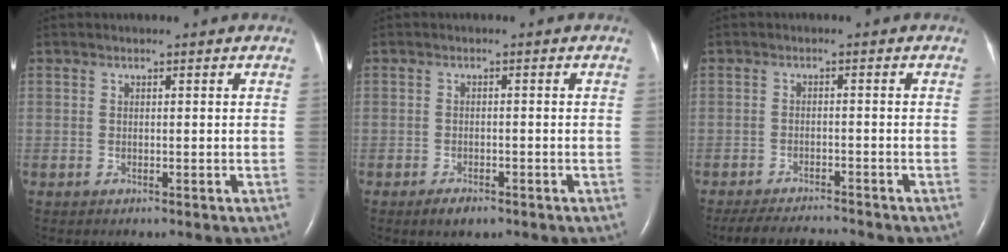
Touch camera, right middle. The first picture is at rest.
{"total": 2.5, "force": [-1.7, 1.0, 1.4], "torque": [-0.032, -0.003, -0.023]}
{"total": 6.7, "force": [-6.5, 0.3, 1.7], "torque": [-0.029, -0.008, -0.104]}